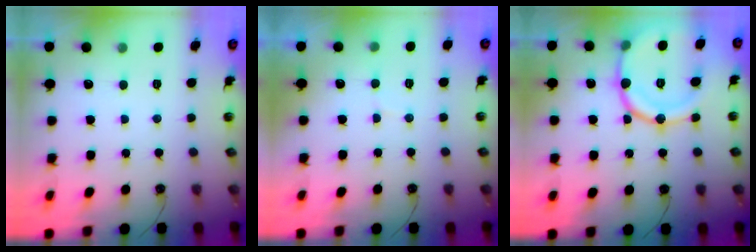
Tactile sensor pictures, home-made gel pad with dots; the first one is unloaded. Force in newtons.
{"total": 2.3, "press": 2.0, "slide": 1.2}
{"total": 18.3, "press": 18.2, "slide": 1.9}